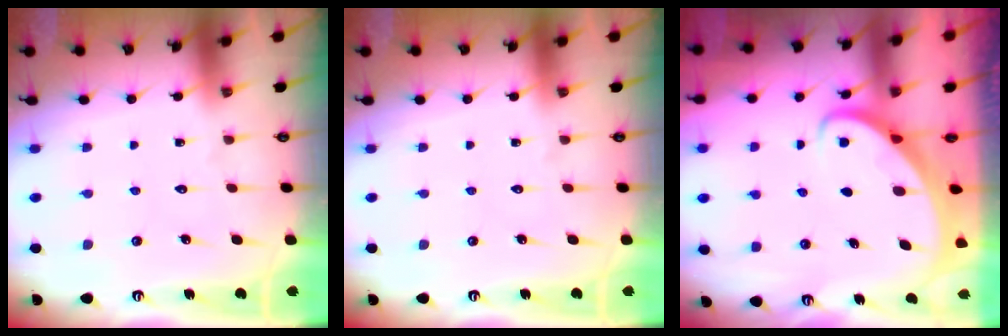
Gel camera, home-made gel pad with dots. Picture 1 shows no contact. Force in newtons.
{"total": 0.0}
{"total": 2.4, "press": 2.4, "slide": 0.3}